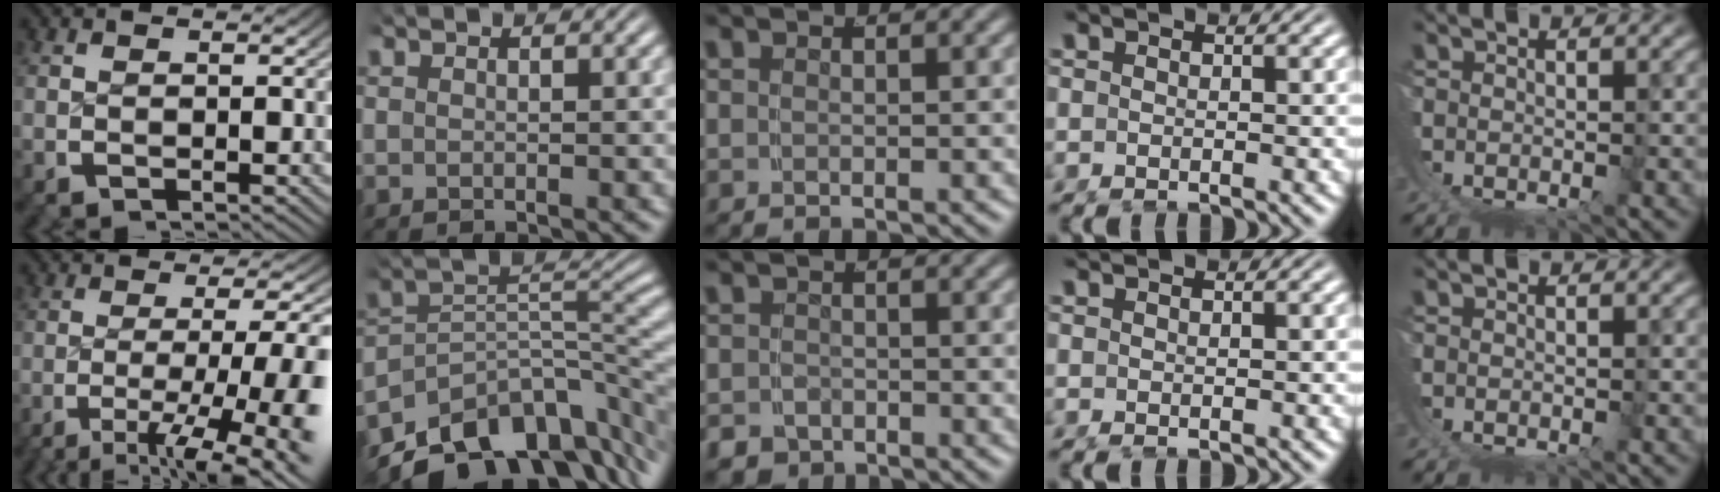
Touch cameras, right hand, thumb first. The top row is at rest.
{"thumb": {"total": 10.0, "force": [-4.0, 4.3, 8.1], "torque": [-0.138, -0.028, -0.045]}, "index": {"total": 14.7, "force": [-8.9, 7.9, 8.7], "torque": [-0.122, -0.036, -0.127]}, "middle": {"total": 3.0, "force": [-2.4, 1.7, 0.1], "torque": [-0.001, -0.018, -0.036]}, "ring": {"total": 0.9, "force": [0.7, -0.5, -0.1], "torque": [0.008, 0.003, 0.017]}}